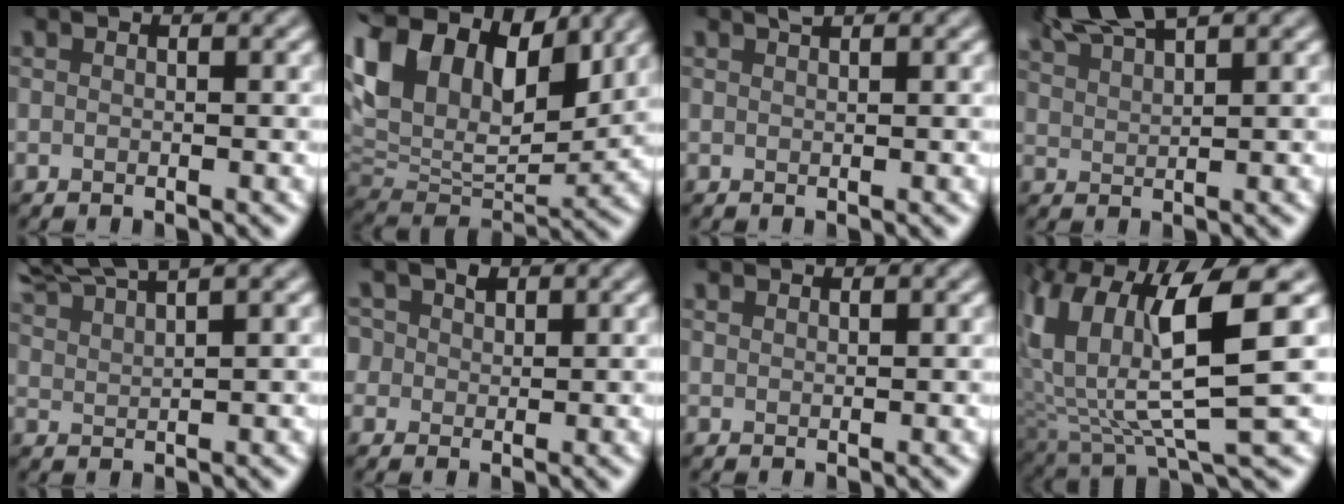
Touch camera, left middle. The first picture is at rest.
{"total": 13.4, "force": [6.4, 7.8, 8.8], "torque": [-0.182, 0.036, 0.107]}
{"total": 0.6, "force": [0.6, 0.1, 0.2], "torque": [-0.001, -0.001, 0.011]}
{"total": 5.3, "force": [4.4, 1.0, 2.9], "torque": [-0.043, 0.017, 0.077]}
{"total": 6.3, "force": [5.4, 0.9, 3.1], "torque": [-0.055, 0.023, 0.085]}
{"total": 3.2, "force": [1.5, 2.5, 1.3], "torque": [-0.026, 0.009, 0.016]}
{"total": 0.9, "force": [0.8, 0.3, 0.1], "torque": [-0.002, 0.000, 0.015]}
{"total": 11.5, "force": [2.8, 3.9, 10.4], "torque": [-0.213, -0.015, 0.056]}